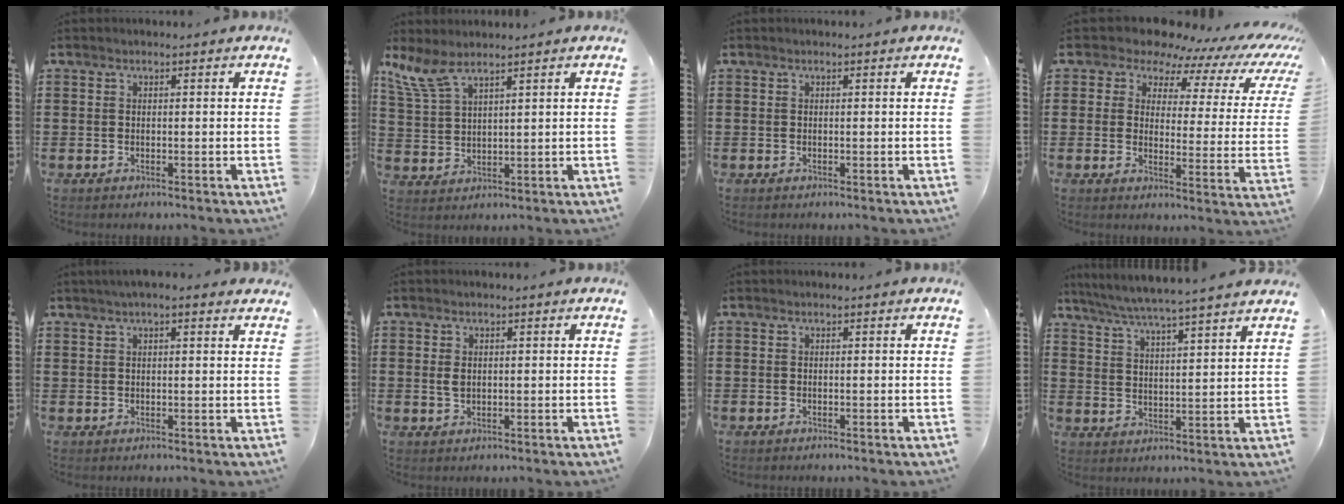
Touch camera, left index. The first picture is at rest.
{"total": 5.9, "force": [4.4, 1.4, 3.7], "torque": [-0.091, -0.012, 0.081]}
{"total": 0.0}
{"total": 6.8, "force": [5.9, 2.6, 2.2], "torque": [-0.064, -0.042, 0.099]}
{"total": 2.5, "force": [1.9, 0.4, 1.6], "torque": [-0.033, 0.007, 0.033]}
{"total": 1.6, "force": [0.3, 0.9, 1.3], "torque": [-0.037, 0.002, 0.002]}
{"total": 0.0}
{"total": 5.2, "force": [4.7, -1.0, 1.9], "torque": [-0.056, -0.035, 0.078]}